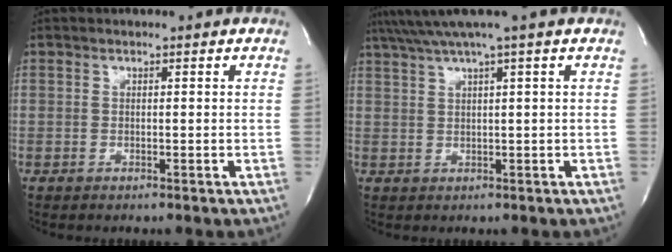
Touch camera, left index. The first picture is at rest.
{"total": 5.6, "force": [4.1, -1.8, 3.3], "torque": [-0.058, 0.025, 0.074]}